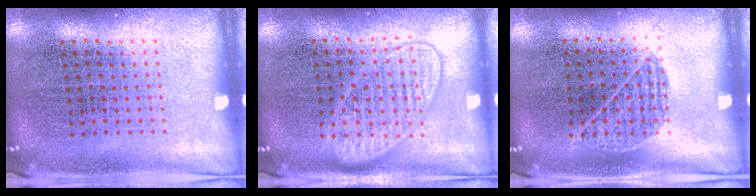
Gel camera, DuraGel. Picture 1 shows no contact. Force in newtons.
{"total": 2.0, "press": 1.9, "slide": 0.3}
{"total": 0.8, "press": 0.6, "slide": 0.5}